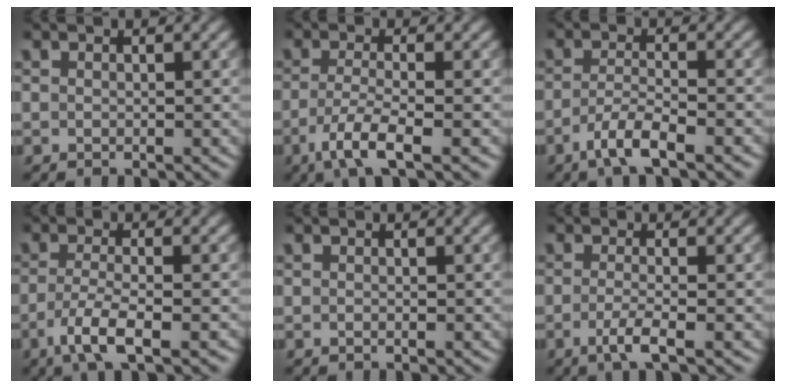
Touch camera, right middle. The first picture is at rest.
{"total": 4.4, "force": [-2.2, 1.0, 3.7], "torque": [-0.072, -0.010, -0.047]}
{"total": 3.9, "force": [-2.4, 0.8, 2.9], "torque": [-0.056, -0.003, -0.051]}
{"total": 4.3, "force": [-2.1, 1.0, 3.5], "torque": [-0.069, -0.008, -0.045]}
{"total": 0.0}
{"total": 2.6, "force": [-1.0, 0.6, 2.3], "torque": [-0.039, -0.002, -0.028]}